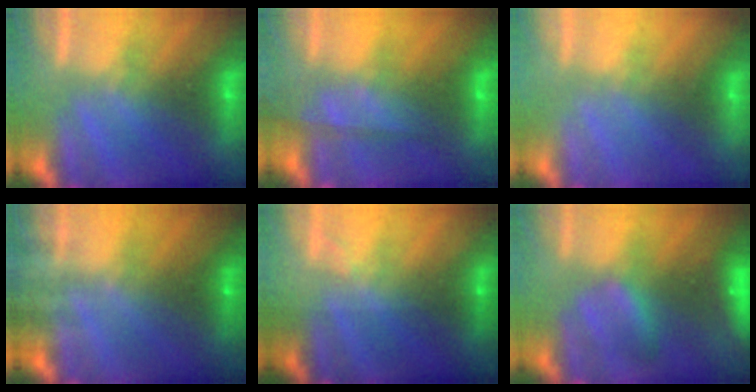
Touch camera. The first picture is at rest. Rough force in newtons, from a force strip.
{"total": 7.3}
{"total": 2.0}
{"total": 7.4}
{"total": 1.6}
{"total": 7.5}